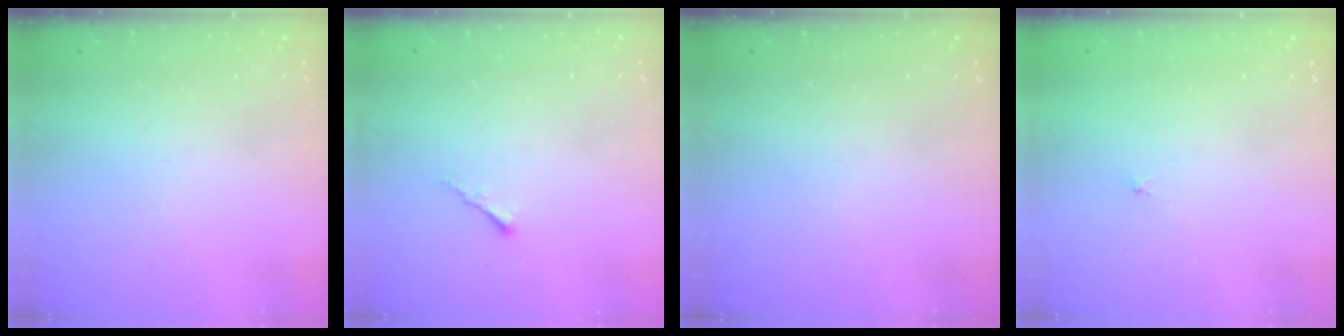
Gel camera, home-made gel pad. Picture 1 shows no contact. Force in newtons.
{"total": 1.5, "press": 1.5, "slide": 0.4}
{"total": 0.0}
{"total": 1.0, "press": 0.9, "slide": 0.3}